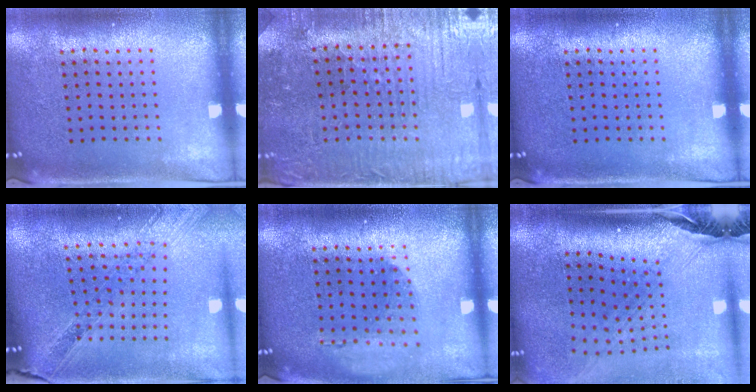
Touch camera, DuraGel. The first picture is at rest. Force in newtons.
{"total": 2.0, "press": 1.9, "slide": 0.4}
{"total": 0.0}
{"total": 1.2, "press": 1.1, "slide": 0.3}
{"total": 1.2, "press": 1.2, "slide": 0.0}
{"total": 2.9, "press": 2.1, "slide": 2.0}